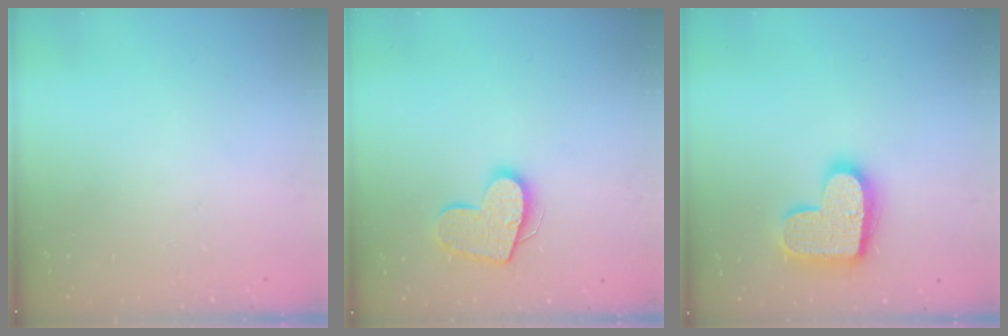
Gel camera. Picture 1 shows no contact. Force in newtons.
{"total": 13.9, "press": 13.8, "slide": 1.1}
{"total": 16.6, "press": 16.5, "slide": 0.9}